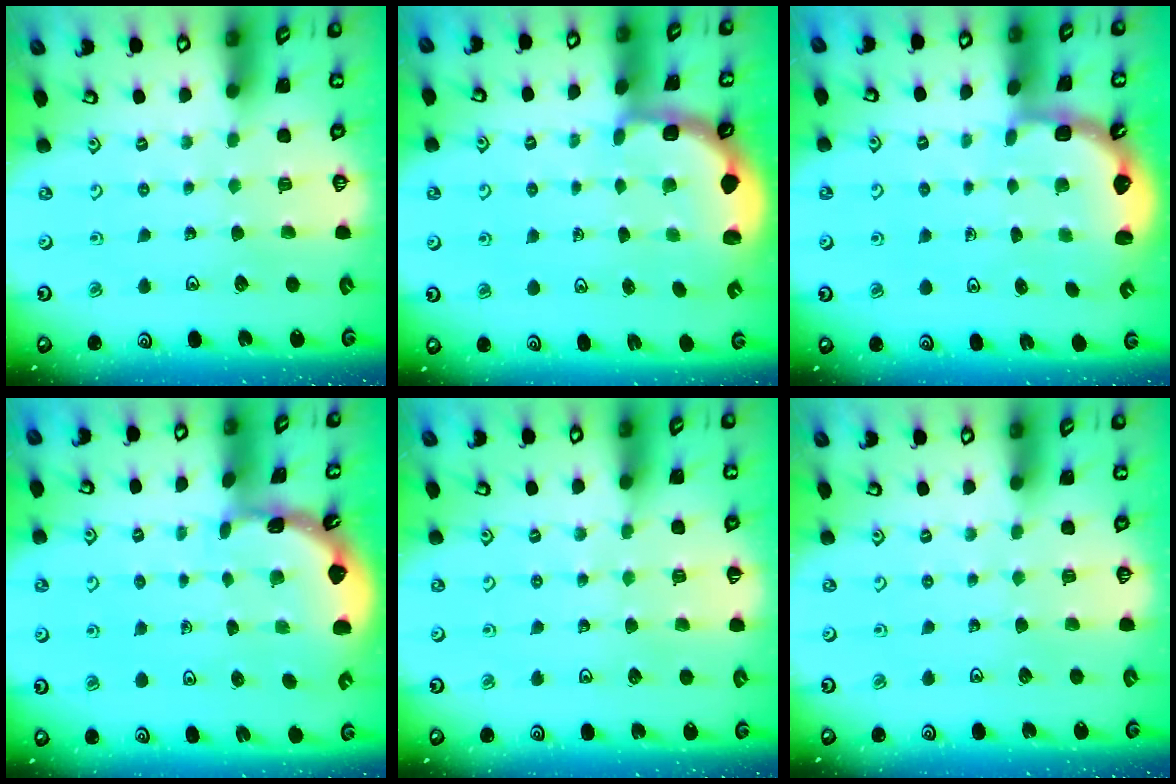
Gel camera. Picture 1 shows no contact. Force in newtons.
{"total": 2.1, "press": 2.0, "slide": 0.6}
{"total": 2.4, "press": 2.0, "slide": 1.3}
{"total": 1.7, "press": 1.7, "slide": 0.1}
{"total": 2.4, "press": 2.4, "slide": 0.5}
{"total": 0.0}